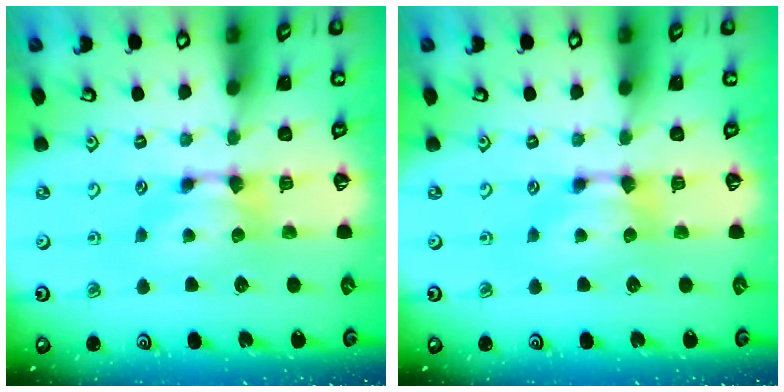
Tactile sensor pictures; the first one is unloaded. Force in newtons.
{"total": 0.0}